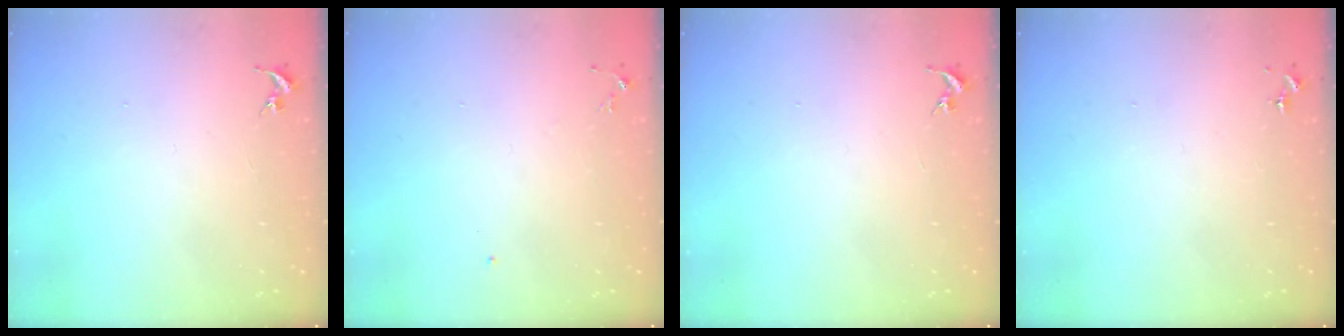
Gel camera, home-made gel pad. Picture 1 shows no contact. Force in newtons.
{"total": 5.1, "press": 5.0, "slide": 0.6}
{"total": 0.0}
{"total": 0.0}